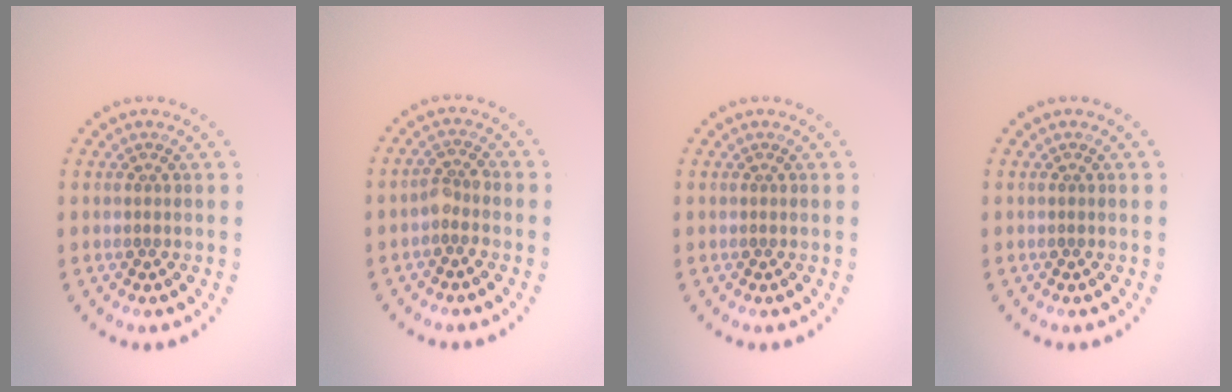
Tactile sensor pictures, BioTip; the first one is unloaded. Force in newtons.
{"total": 1.7, "press": 1.4, "slide": 0.8}
{"total": 0.0}
{"total": 0.0}